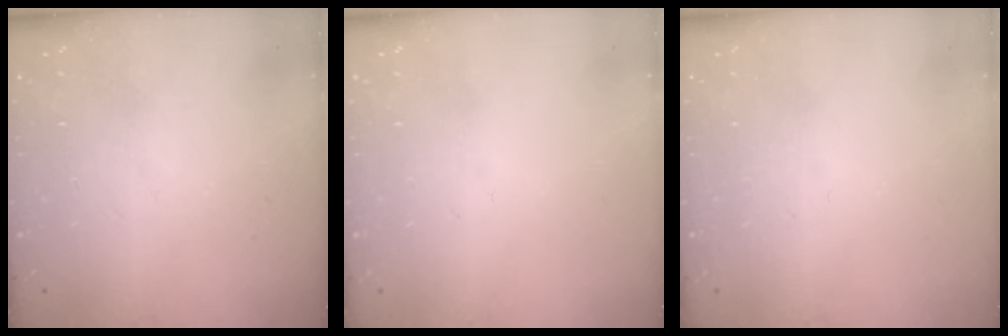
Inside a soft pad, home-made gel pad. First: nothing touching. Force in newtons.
{"total": 0.0}
{"total": 0.0}